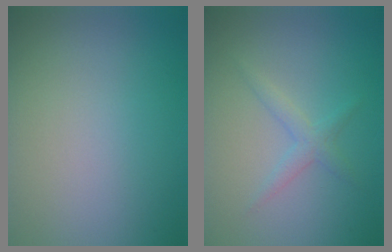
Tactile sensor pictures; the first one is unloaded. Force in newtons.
{"total": 1.6, "press": 1.6, "slide": 0.1}